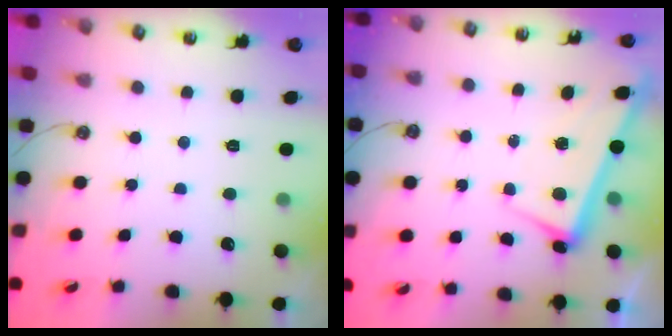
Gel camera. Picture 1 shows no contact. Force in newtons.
{"total": 2.6, "press": 2.5, "slide": 0.7}